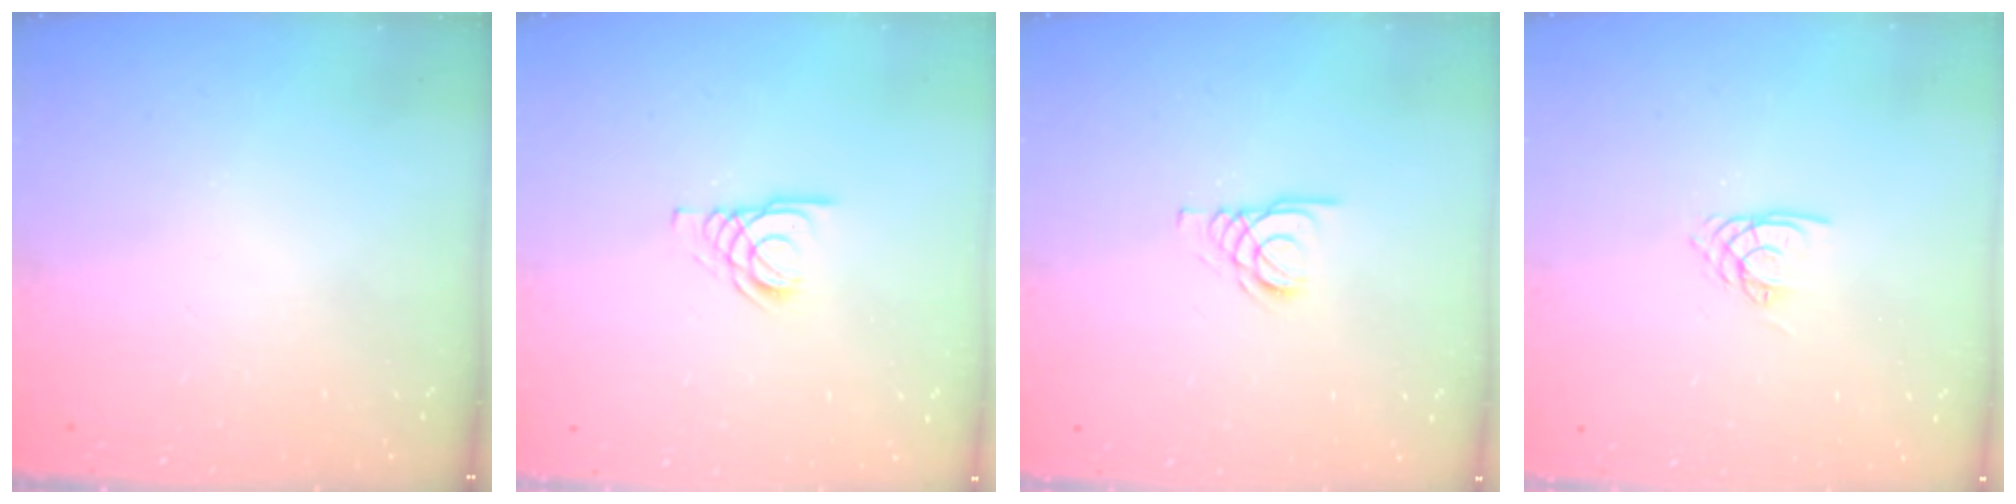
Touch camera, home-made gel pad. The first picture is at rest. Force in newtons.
{"total": 3.7, "press": 3.7, "slide": 0.4}
{"total": 2.1, "press": 2.1, "slide": 0.2}
{"total": 2.7, "press": 2.7, "slide": 0.1}